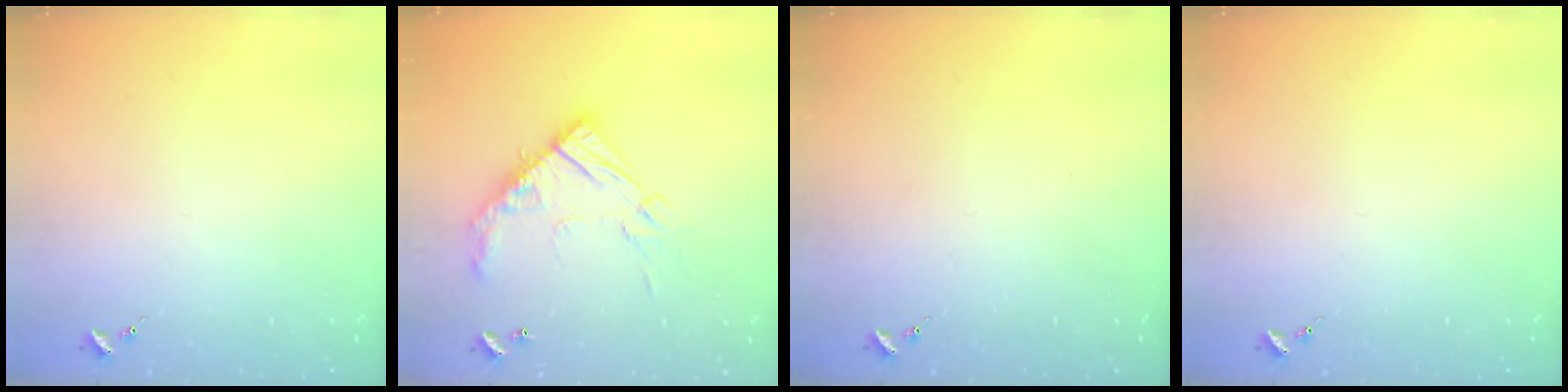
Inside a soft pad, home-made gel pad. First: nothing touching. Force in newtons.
{"total": 16.5, "press": 16.5, "slide": 1.5}
{"total": 0.0}
{"total": 0.0}